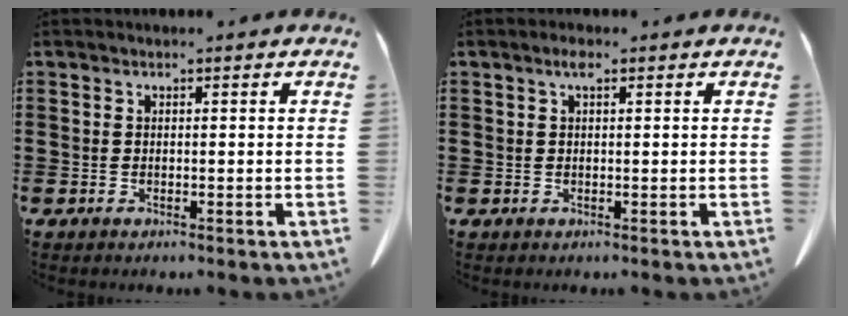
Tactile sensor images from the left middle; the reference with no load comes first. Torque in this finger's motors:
{"motor_torque": [0.17, 0.70, 0.07, 0.08]}